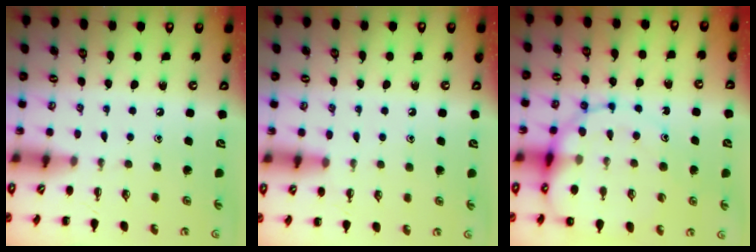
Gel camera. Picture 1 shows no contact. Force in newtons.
{"total": 6.9, "press": 6.6, "slide": 2.0}
{"total": 15.7, "press": 15.3, "slide": 3.7}